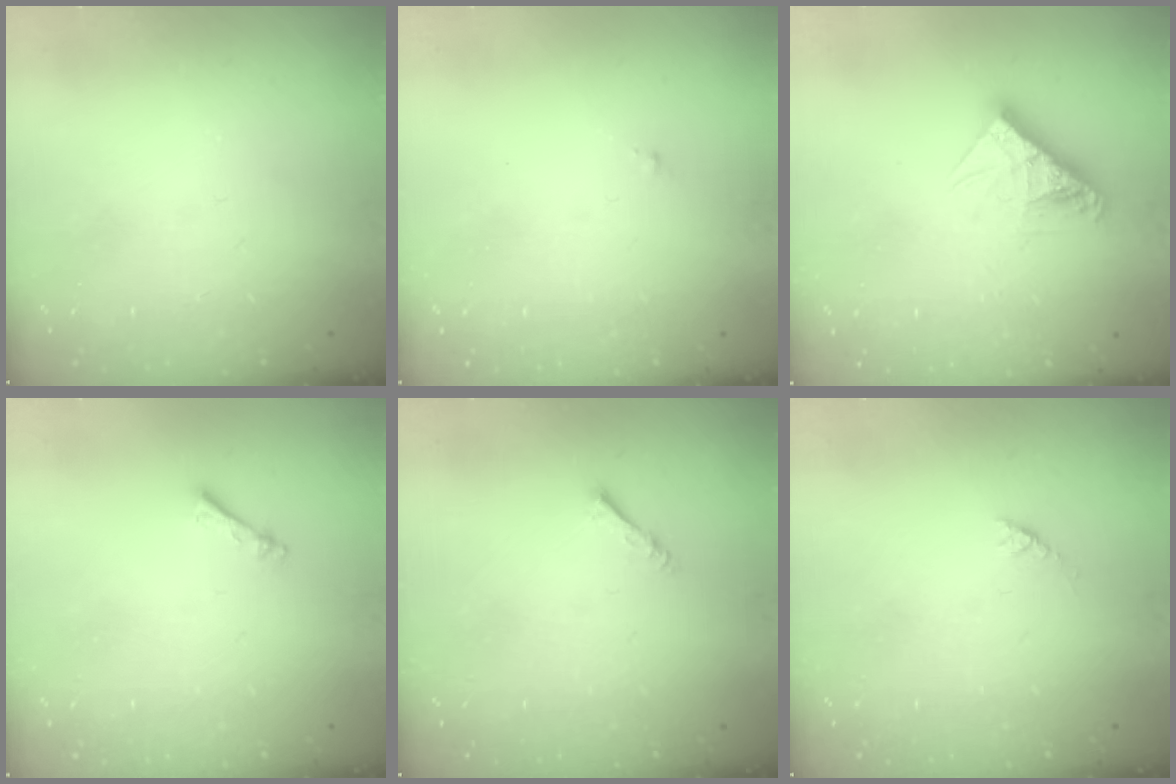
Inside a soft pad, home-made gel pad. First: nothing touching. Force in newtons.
{"total": 0.6, "press": 0.6, "slide": 0.2}
{"total": 9.8, "press": 9.8, "slide": 0.7}
{"total": 2.4, "press": 2.3, "slide": 0.4}
{"total": 1.8, "press": 1.8, "slide": 0.1}
{"total": 2.7, "press": 2.6, "slide": 0.4}